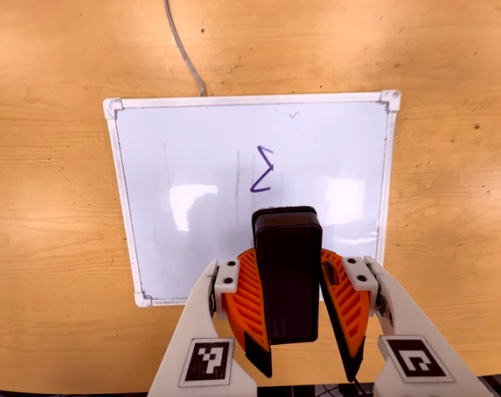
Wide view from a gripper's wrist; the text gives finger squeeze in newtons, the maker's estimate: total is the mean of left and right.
{"total": 9.9, "left": 10.4, "right": 9.4}